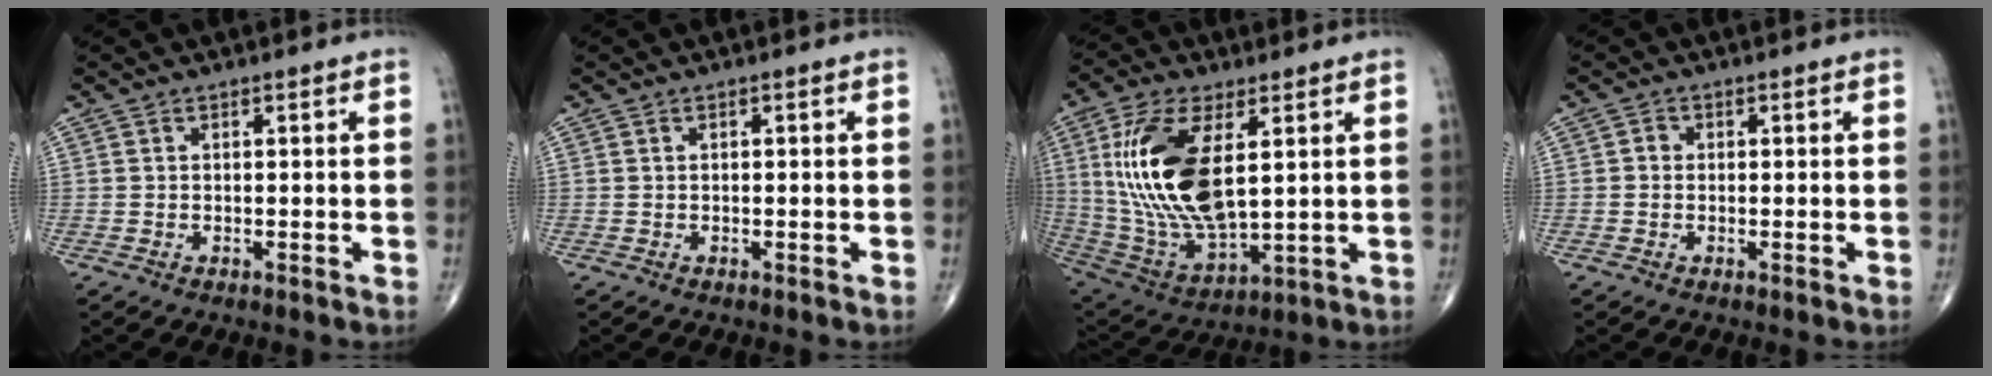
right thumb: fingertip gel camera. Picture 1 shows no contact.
{"total": 0.0}
{"total": 20.3, "force": [4.2, 9.3, 17.6], "torque": [-0.355, -0.024, 0.089]}
{"total": 1.1, "force": [-0.1, 1.0, 0.4], "torque": [0.000, 0.003, -0.005]}